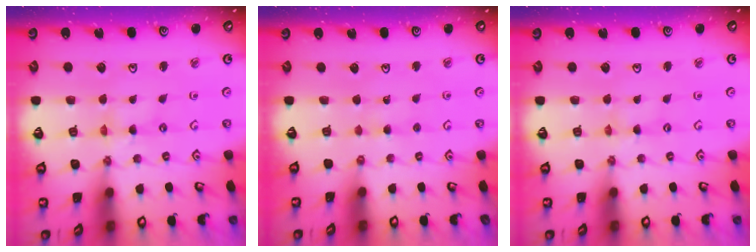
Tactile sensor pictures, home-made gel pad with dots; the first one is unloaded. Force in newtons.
{"total": 2.5, "press": 2.5, "slide": 0.4}
{"total": 1.0, "press": 1.0, "slide": 0.2}